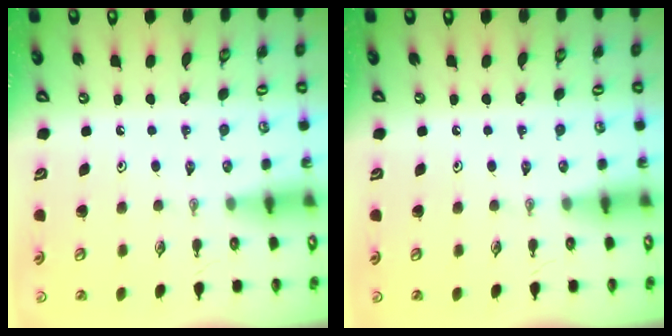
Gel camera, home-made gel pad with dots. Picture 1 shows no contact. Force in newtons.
{"total": 0.0}